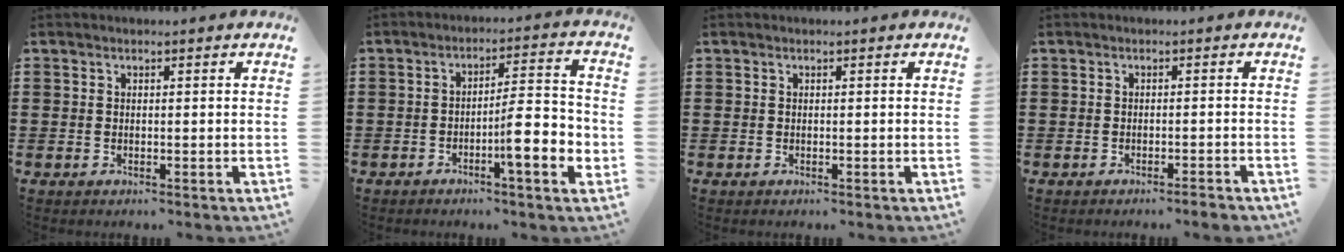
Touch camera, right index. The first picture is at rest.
{"total": 8.7, "force": [-3.0, 1.5, 8.0], "torque": [-0.113, -0.005, -0.052]}
{"total": 0.0}
{"total": 1.4, "force": [-1.2, -0.1, 0.7], "torque": [-0.013, -0.001, -0.023]}